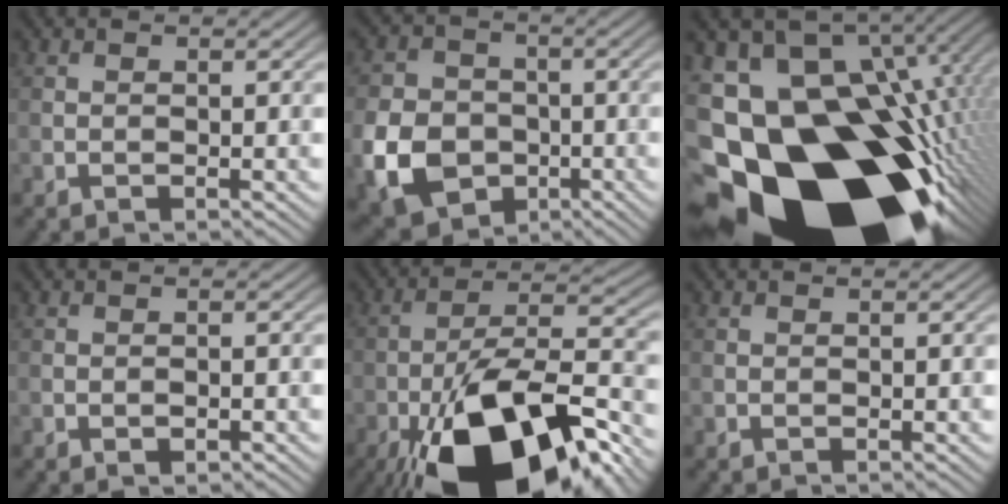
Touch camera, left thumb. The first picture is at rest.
{"total": 9.5, "force": [-3.2, 7.5, 4.9], "torque": [-0.128, -0.022, -0.070]}
{"total": 23.8, "force": [-9.2, 15.4, 15.6], "torque": [-0.262, -0.044, -0.123]}
{"total": 1.1, "force": [-0.6, 0.4, 0.8], "torque": [-0.013, 0.001, -0.010]}
{"total": 20.7, "force": [-11.3, 8.2, 15.3], "torque": [-0.272, -0.013, -0.190]}
{"total": 0.0}